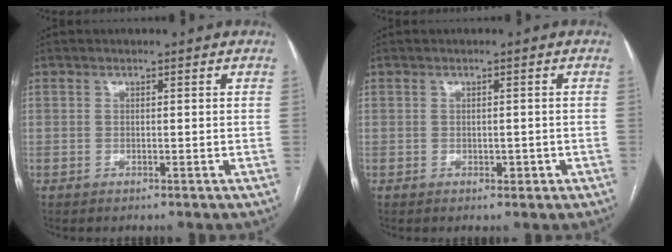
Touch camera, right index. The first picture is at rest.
{"total": 1.4, "force": [-0.5, 1.0, 0.9], "torque": [-0.012, 0.000, -0.002]}